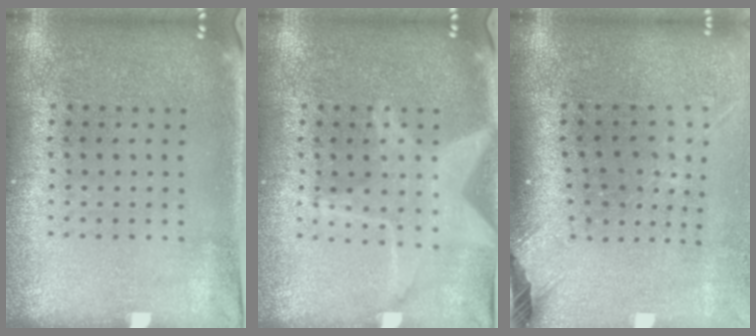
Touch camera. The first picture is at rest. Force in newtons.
{"total": 3.0, "press": 3.0, "slide": 0.4}
{"total": 2.6, "press": 1.8, "slide": 1.8}